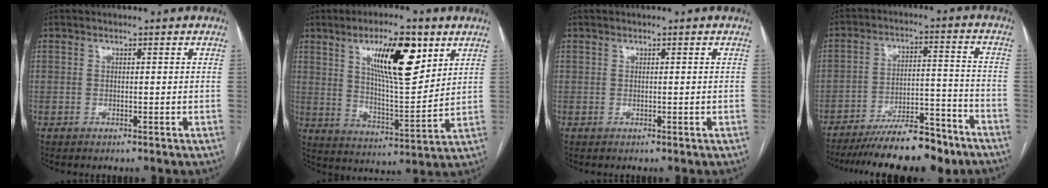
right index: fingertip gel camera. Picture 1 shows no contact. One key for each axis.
{"total": 14.1, "fx": 6.8, "fy": 3.3, "fz": 11.9, "tx": -0.199, "ty": 0.001, "tz": 0.118}
{"total": 0.0}
{"total": 15.6, "fx": -12.9, "fy": 3.5, "fz": 8.0, "tx": -0.117, "ty": 0.017, "tz": -0.206}